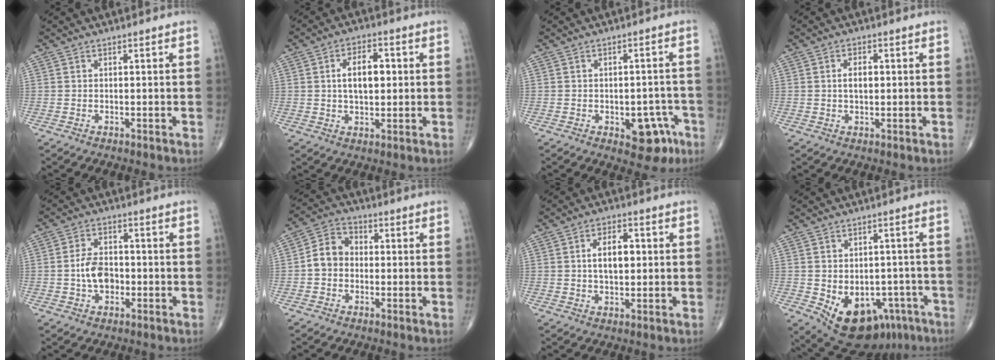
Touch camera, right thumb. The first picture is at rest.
{"total": 7.9, "force": [1.1, 4.4, 6.5], "torque": [-0.094, 0.007, 0.017]}
{"total": 7.9, "force": [-3.5, 4.5, 5.5], "torque": [-0.036, 0.025, -0.036]}
{"total": 3.4, "force": [0.4, 2.0, 2.8], "torque": [-0.047, 0.001, 0.006]}
{"total": 6.4, "force": [-1.0, 4.3, 4.6], "torque": [-0.072, 0.015, -0.022]}
{"total": 6.8, "force": [-0.6, 5.6, 3.8], "torque": [-0.053, 0.027, -0.026]}
{"total": 6.8, "force": [0.9, 3.8, 5.6], "torque": [-0.080, 0.005, 0.013]}
{"total": 15.6, "force": [-6.8, 10.3, 9.4], "torque": [-0.121, 0.021, -0.078]}